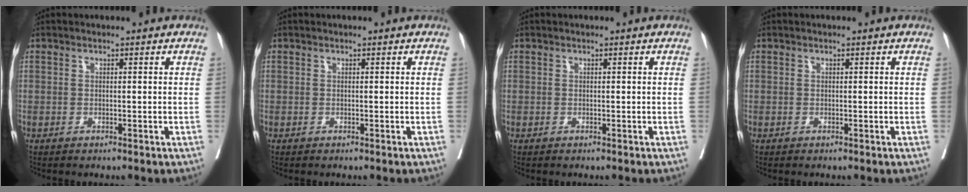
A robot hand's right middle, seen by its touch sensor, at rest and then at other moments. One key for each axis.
{"total": 0.0}
{"total": 0.0}
{"total": 0.0}